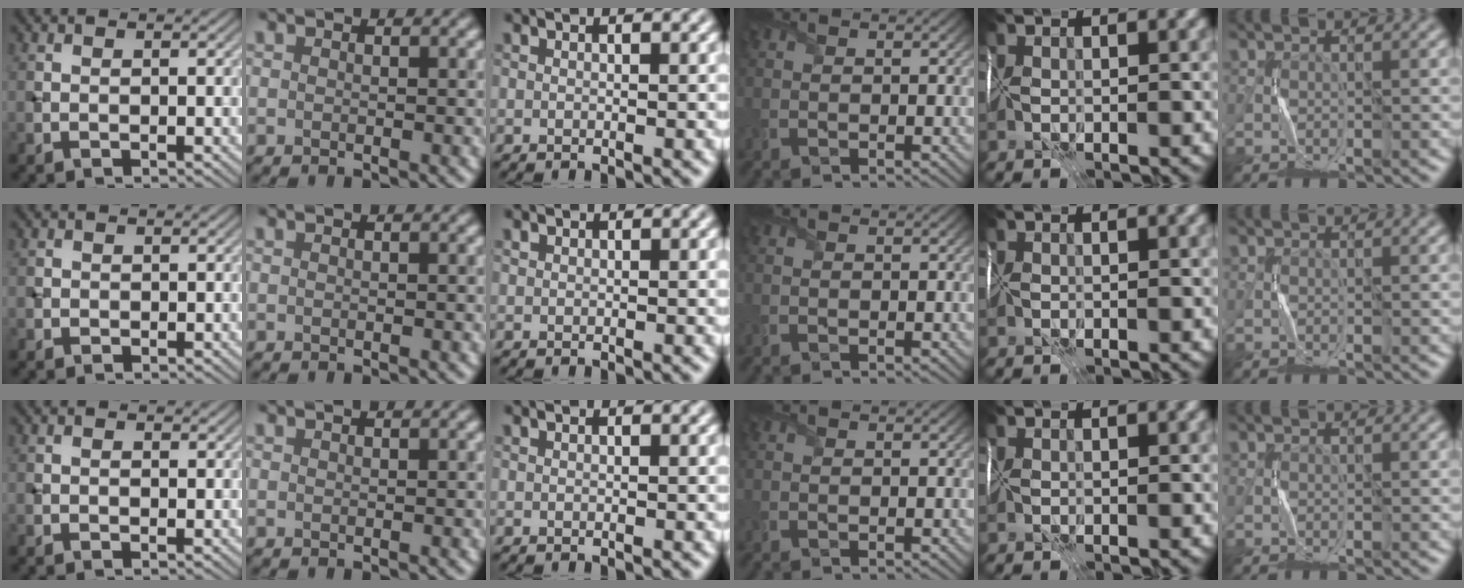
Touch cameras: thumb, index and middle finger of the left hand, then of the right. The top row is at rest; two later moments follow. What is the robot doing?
{"motion": "fold", "object": "wrapping paper"}